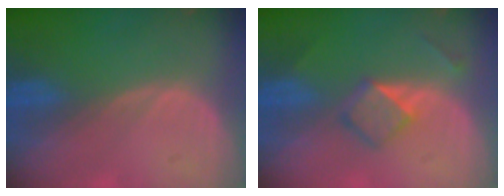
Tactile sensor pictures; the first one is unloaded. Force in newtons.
{"total": 4.3, "press": 4.3, "slide": 0.6}